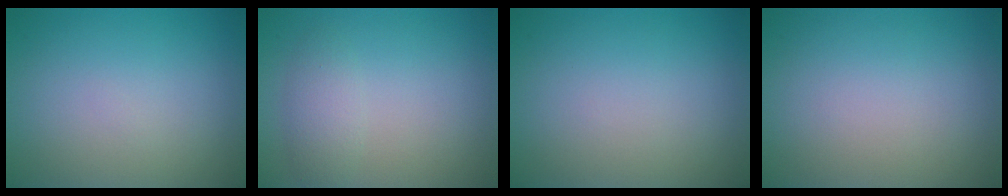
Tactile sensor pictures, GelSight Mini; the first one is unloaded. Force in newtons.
{"total": 2.0, "press": 2.0, "slide": 0.1}
{"total": 0.0}
{"total": 0.0}